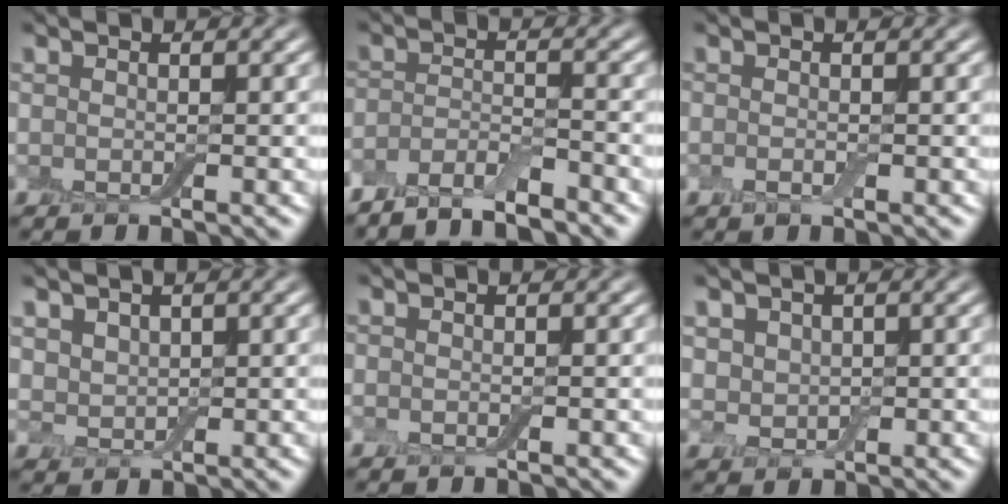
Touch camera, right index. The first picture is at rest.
{"total": 4.2, "force": [-3.7, 0.9, 1.7], "torque": [-0.037, -0.001, -0.072]}
{"total": 0.6, "force": [-0.1, 0.3, 0.5], "torque": [-0.011, 0.002, -0.004]}
{"total": 2.0, "force": [1.2, 1.5, 0.6], "torque": [-0.015, 0.003, 0.020]}
{"total": 0.0}
{"total": 2.4, "force": [1.2, 2.0, 0.8], "torque": [-0.021, 0.005, 0.017]}